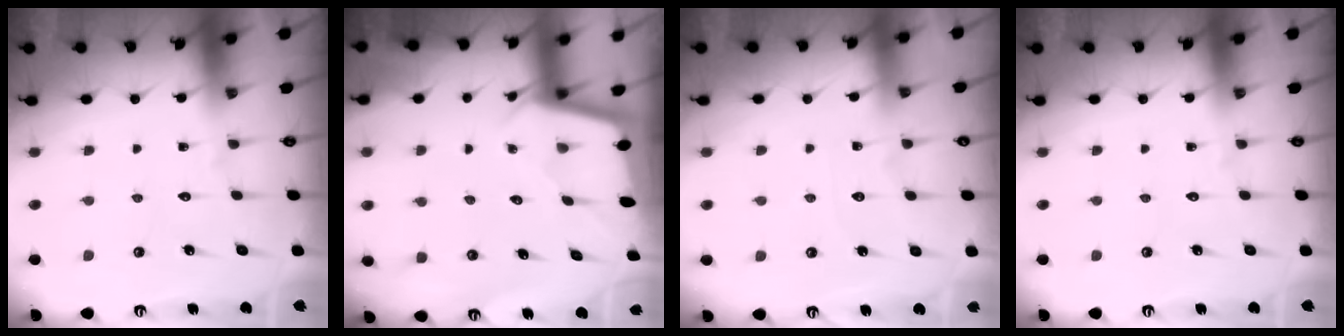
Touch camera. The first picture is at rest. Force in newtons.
{"total": 1.7, "press": 1.7, "slide": 0.1}
{"total": 2.5, "press": 2.5, "slide": 0.4}
{"total": 0.0}